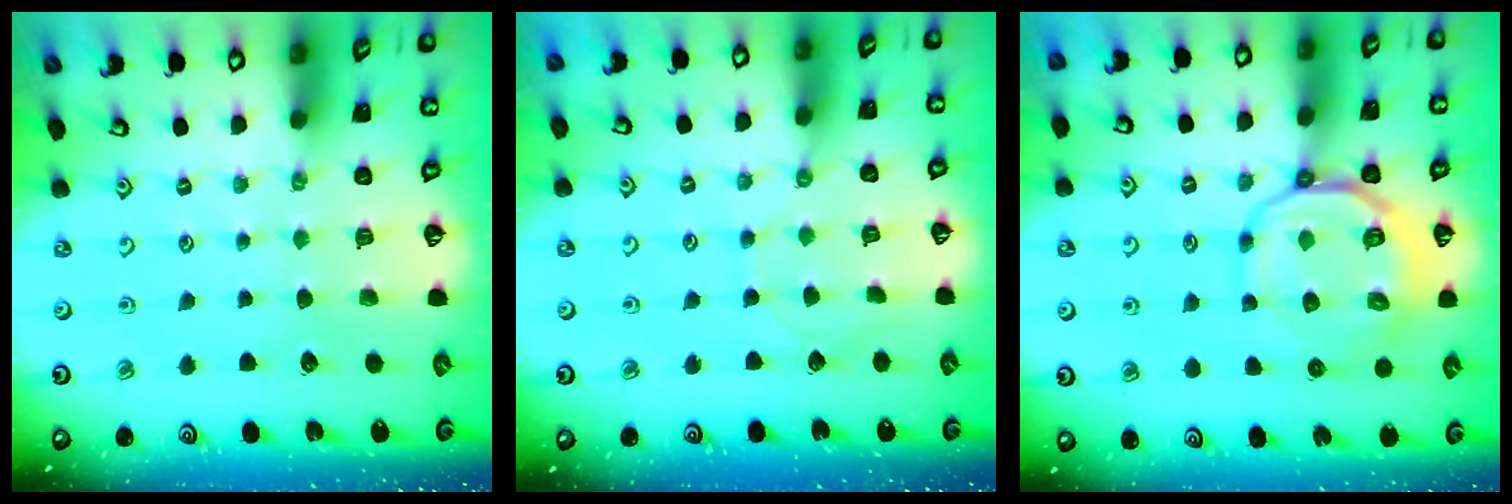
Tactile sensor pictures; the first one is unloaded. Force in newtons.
{"total": 2.9, "press": 2.9, "slide": 0.3}
{"total": 11.9, "press": 11.7, "slide": 2.4}